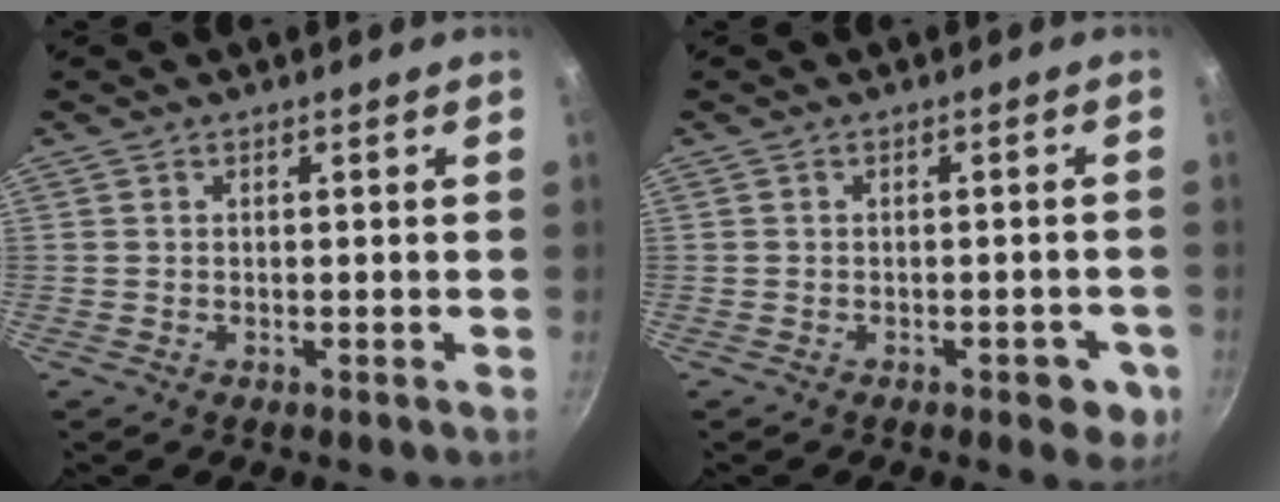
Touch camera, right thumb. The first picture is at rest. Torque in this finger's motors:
{"motor_torque": [0.79, 0.63, -0.26, 0.00, 0.12]}